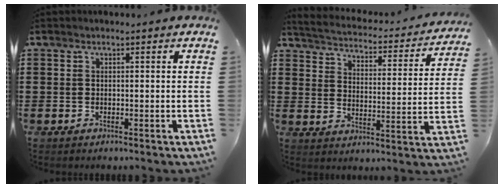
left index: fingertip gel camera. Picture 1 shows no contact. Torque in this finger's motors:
{"motor_torque": [2.01, -0.13, 0.05, -0.03]}